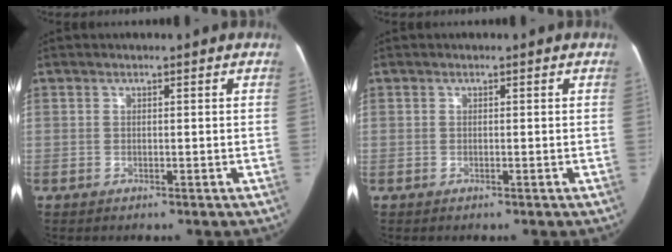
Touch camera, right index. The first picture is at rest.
{"total": 0.0}